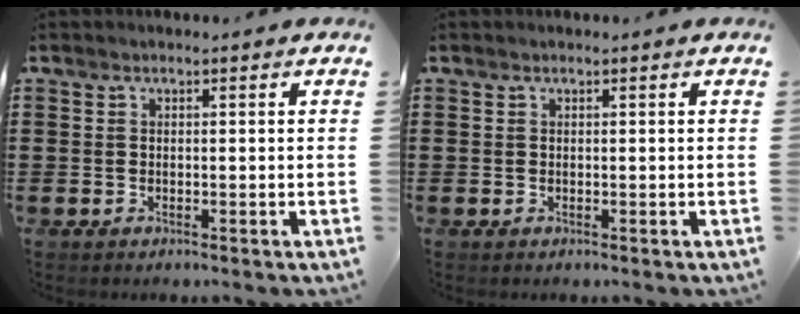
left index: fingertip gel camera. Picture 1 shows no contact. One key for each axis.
{"total": 0.0}